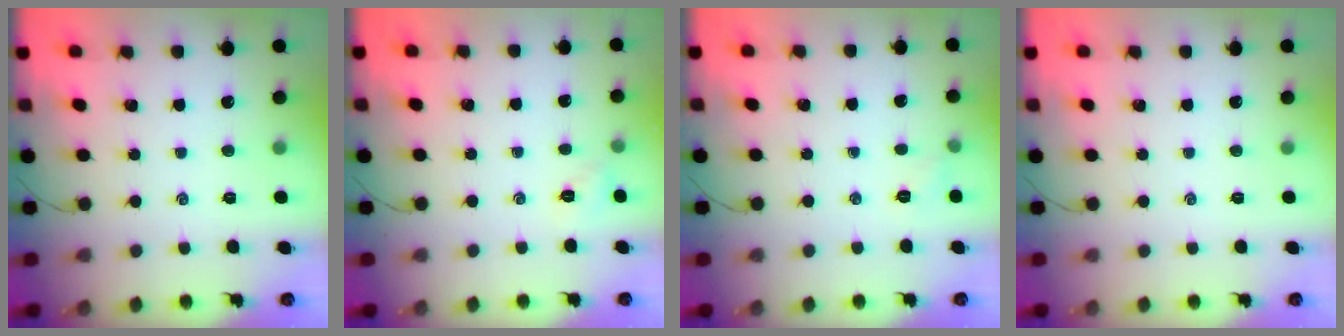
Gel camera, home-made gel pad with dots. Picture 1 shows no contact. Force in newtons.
{"total": 2.2, "press": 2.2, "slide": 0.5}
{"total": 4.3, "press": 4.1, "slide": 1.2}
{"total": 0.0}